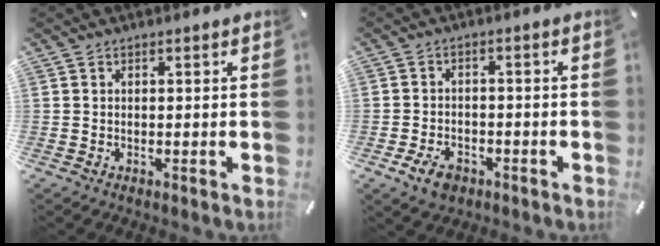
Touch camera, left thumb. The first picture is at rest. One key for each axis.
{"total": 5.4, "fx": -3.0, "fy": 3.5, "fz": 2.7, "tx": -0.059, "ty": 0.014, "tz": -0.058}